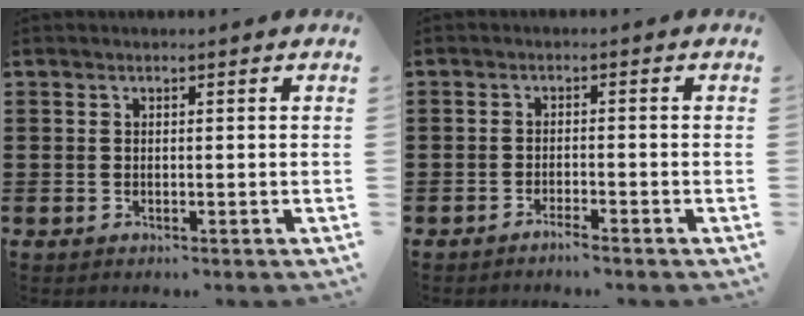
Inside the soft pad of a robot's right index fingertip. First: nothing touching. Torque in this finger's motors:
{"motor_torque": [0.57, 0.73, -0.24, -0.01]}